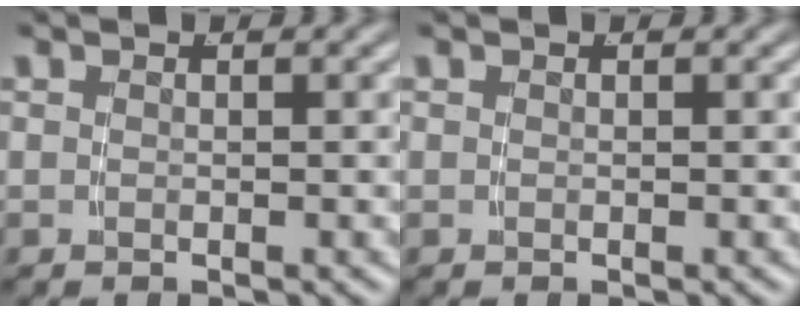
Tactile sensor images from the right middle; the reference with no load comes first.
{"total": 0.0}